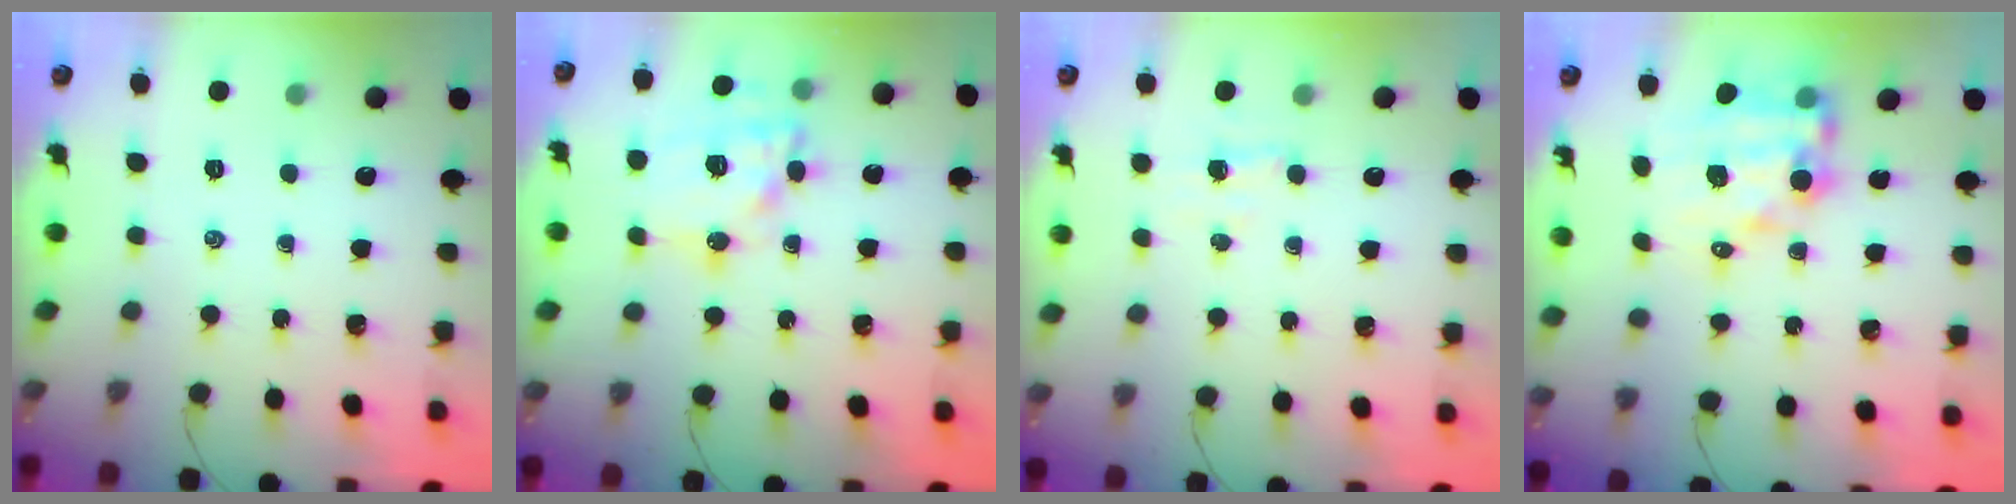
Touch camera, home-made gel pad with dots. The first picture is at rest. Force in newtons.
{"total": 16.8, "press": 16.6, "slide": 2.6}
{"total": 3.5, "press": 3.4, "slide": 0.8}
{"total": 12.1, "press": 11.6, "slide": 3.3}